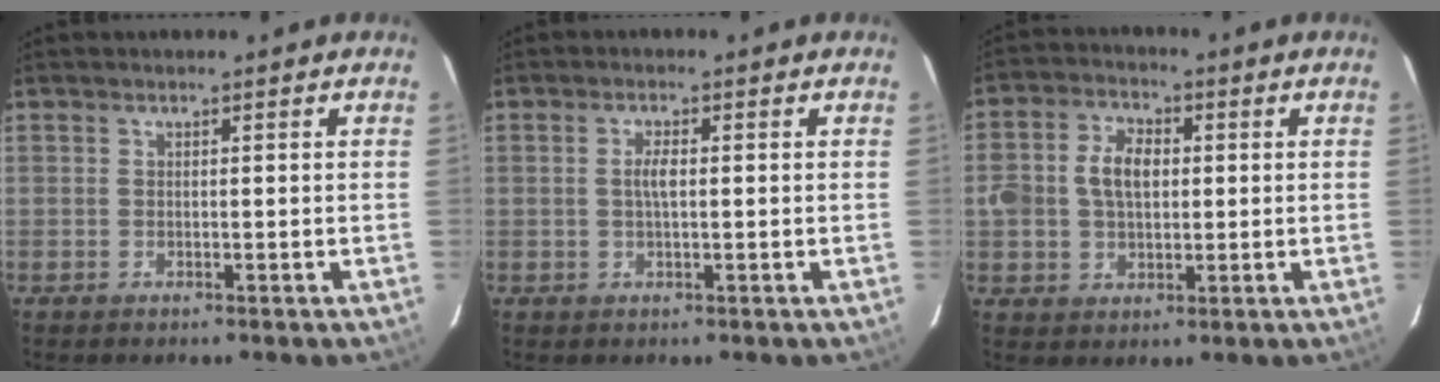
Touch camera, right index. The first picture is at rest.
{"total": 2.3, "force": [0.1, 0.7, 2.2], "torque": [-0.043, 0.003, 0.000]}
{"total": 8.3, "force": [0.7, 5.7, 6.0], "torque": [-0.117, 0.021, 0.015]}